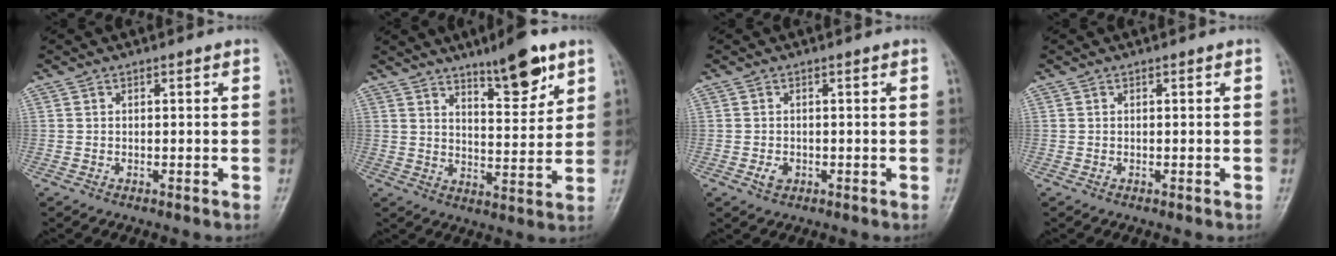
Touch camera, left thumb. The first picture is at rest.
{"total": 10.5, "force": [7.0, 2.9, 7.3], "torque": [-0.089, -0.047, 0.109]}
{"total": 1.7, "force": [-0.5, 1.2, 1.0], "torque": [-0.018, 0.000, -0.008]}
{"total": 0.0}